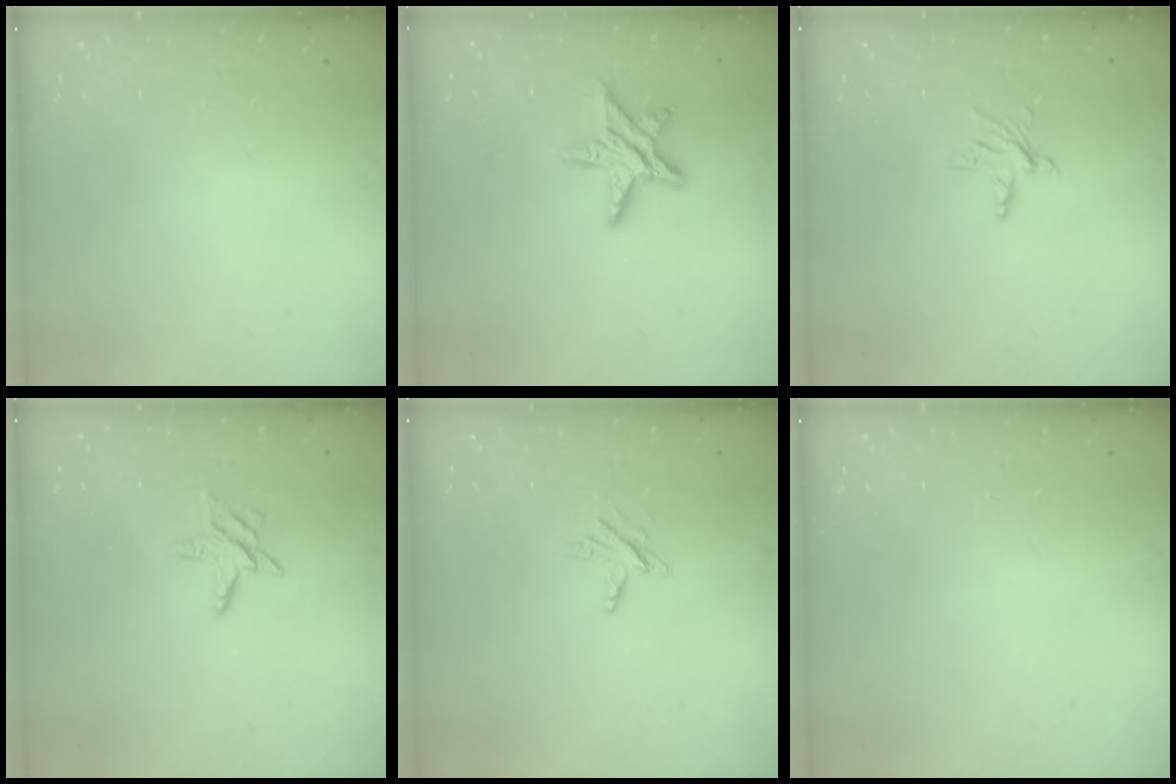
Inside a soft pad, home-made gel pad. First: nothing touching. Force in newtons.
{"total": 10.4, "press": 10.4, "slide": 0.5}
{"total": 4.0, "press": 4.0, "slide": 0.3}
{"total": 7.1, "press": 7.1, "slide": 0.7}
{"total": 3.8, "press": 3.8, "slide": 0.5}
{"total": 0.0}